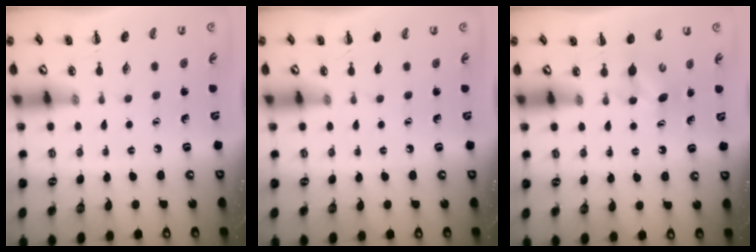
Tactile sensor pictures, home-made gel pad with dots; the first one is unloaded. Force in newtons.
{"total": 0.0}
{"total": 3.5, "press": 3.4, "slide": 1.0}